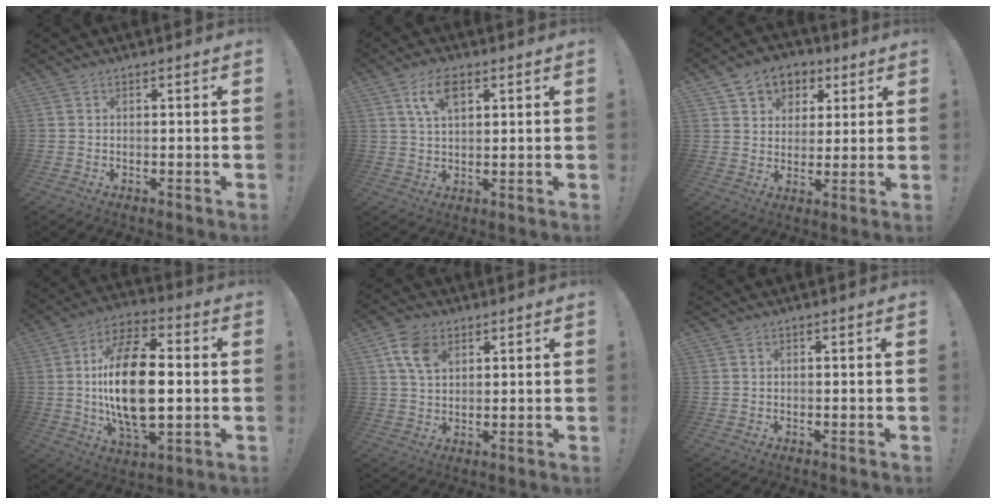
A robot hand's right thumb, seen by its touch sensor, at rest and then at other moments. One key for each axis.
{"total": 7.3, "fx": 3.2, "fy": 3.7, "fz": 5.4, "tx": -0.098, "ty": 0.003, "tz": 0.060}
{"total": 7.7, "fx": 3.2, "fy": 6.8, "fz": 1.8, "tx": -0.020, "ty": -0.018, "tz": 0.064}
{"total": 21.5, "fx": 0.2, "fy": 11.2, "fz": 18.3, "tx": -0.332, "ty": -0.003, "tz": -0.002}
{"total": 8.7, "fx": 3.9, "fy": 5.7, "fz": 5.3, "tx": -0.094, "ty": -0.005, "tz": 0.074}
{"total": 0.0}